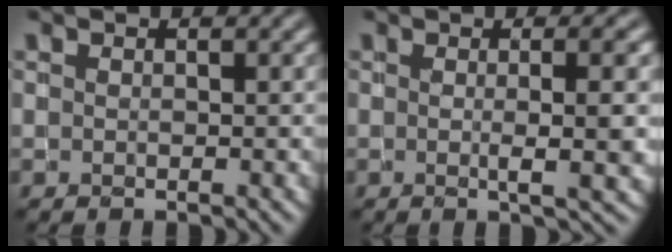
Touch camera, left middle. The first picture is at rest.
{"total": 5.7, "force": [0.3, 1.6, 5.5], "torque": [-0.051, 0.009, -0.004]}